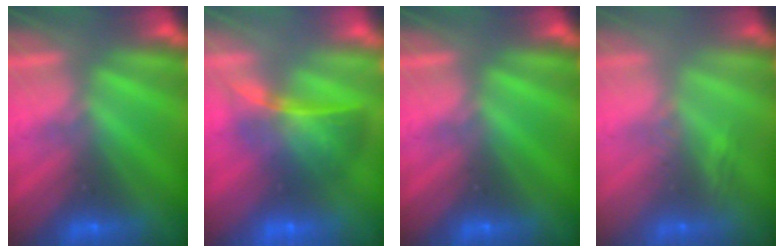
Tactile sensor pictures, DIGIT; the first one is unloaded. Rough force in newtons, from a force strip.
{"total": 7.7}
{"total": 0.0}
{"total": 2.8}